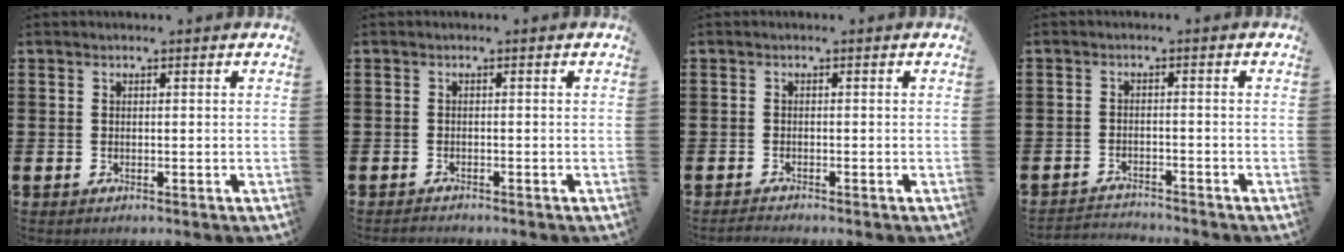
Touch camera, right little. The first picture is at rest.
{"total": 0.6, "force": [-0.6, 0.0, 0.0], "torque": [0.000, -0.002, -0.013]}
{"total": 0.6, "force": [-0.6, 0.0, 0.2], "torque": [-0.004, -0.002, -0.012]}
{"total": 2.0, "force": [-2.0, 0.0, -0.2], "torque": [-0.001, 0.002, -0.045]}